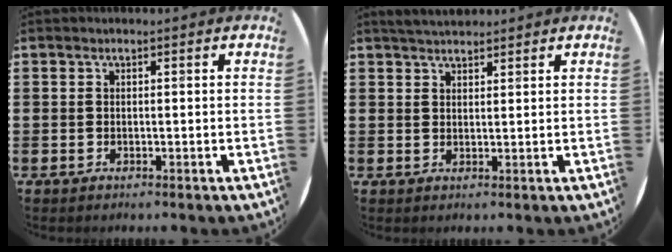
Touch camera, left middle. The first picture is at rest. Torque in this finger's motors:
{"motor_torque": [0.38, -0.36, 0.00, 0.00]}